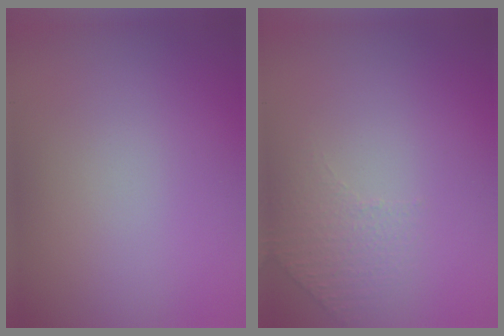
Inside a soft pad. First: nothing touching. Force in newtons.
{"total": 1.3, "press": 0.8, "slide": 1.1}